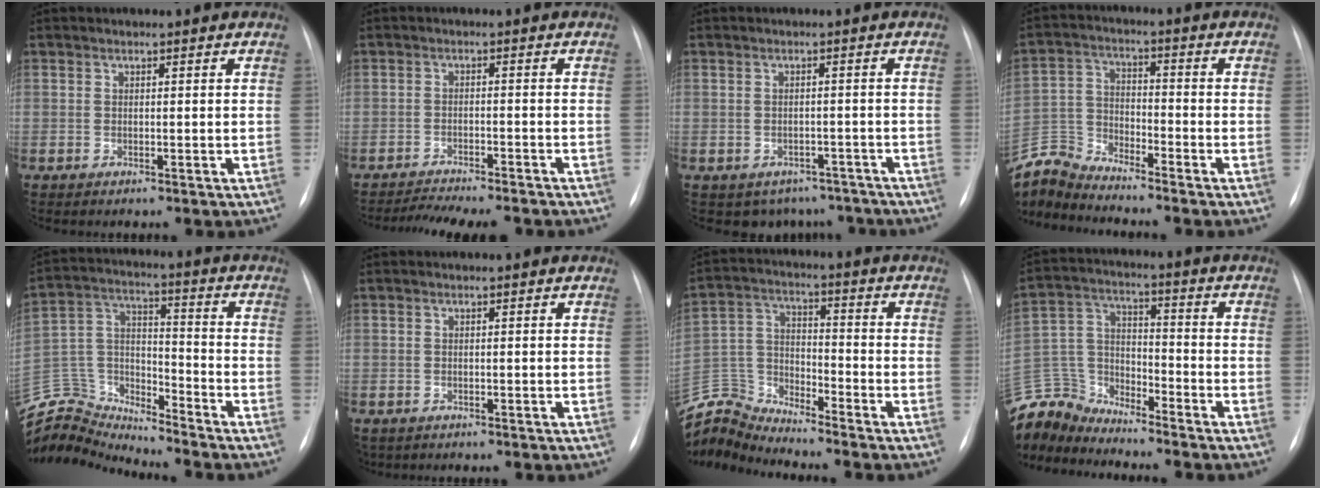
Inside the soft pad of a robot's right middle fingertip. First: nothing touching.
{"total": 10.8, "force": [-9.8, 1.1, 4.2], "torque": [-0.061, -0.004, -0.133]}
{"total": 6.5, "force": [-5.1, 3.9, 0.6], "torque": [0.006, 0.012, -0.057]}
{"total": 7.9, "force": [-7.9, -0.6, -0.1], "torque": [-0.009, 0.008, -0.158]}
{"total": 15.5, "force": [-15.3, 2.4, 0.7], "torque": [-0.031, 0.057, -0.280]}
{"total": 2.7, "force": [-1.9, 1.8, 0.5], "torque": [-0.008, 0.000, -0.029]}
{"total": 8.7, "force": [-8.6, -0.9, -0.8], "torque": [0.000, 0.028, -0.172]}
{"total": 11.5, "force": [-11.3, 1.7, 0.3], "torque": [-0.018, 0.033, -0.228]}